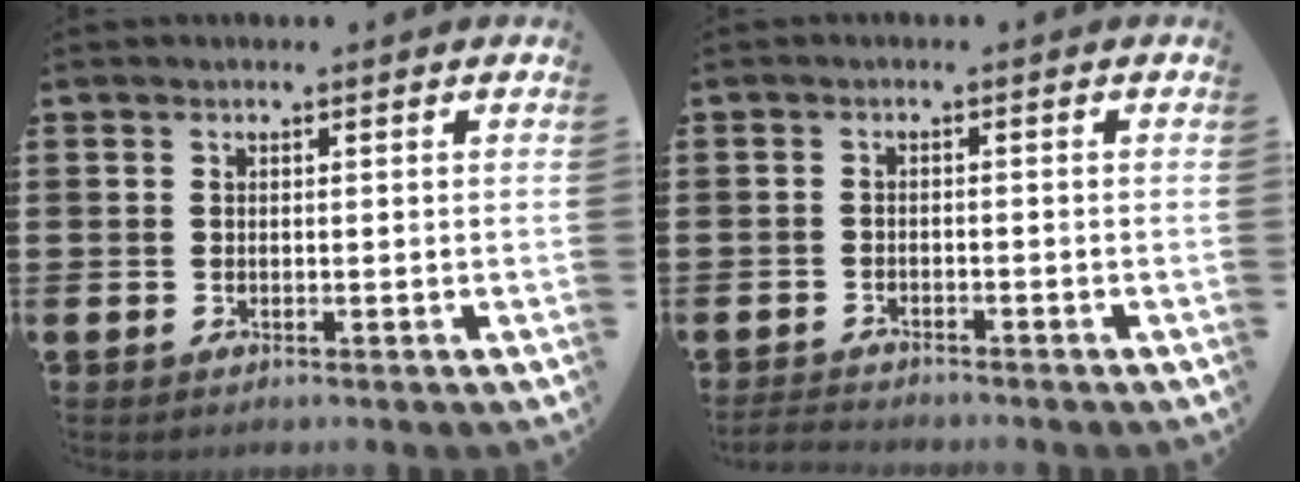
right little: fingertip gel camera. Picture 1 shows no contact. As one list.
[{"total": 1.5, "force": [-1.5, 0.0, 0.0], "torque": [-0.004, 0.001, -0.032]}]